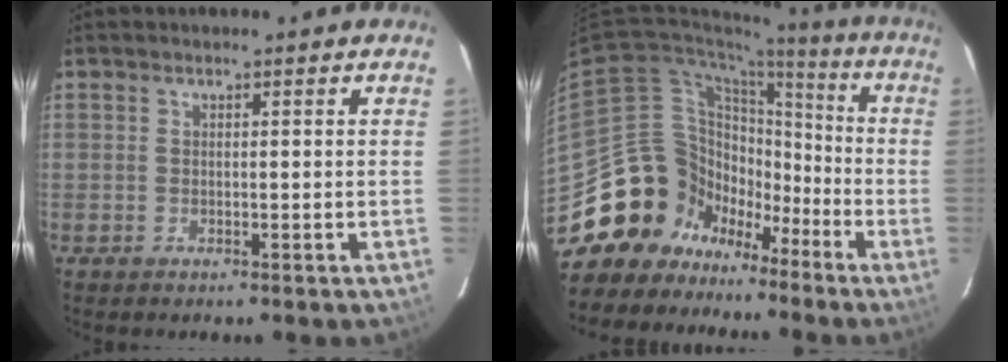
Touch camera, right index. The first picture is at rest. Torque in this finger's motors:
{"motor_torque": [0.98, -1.01, 0.52, 0.01]}